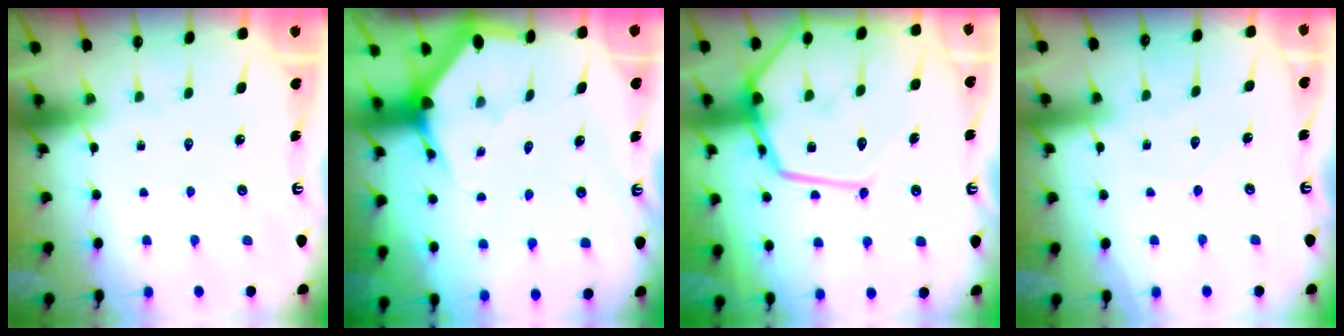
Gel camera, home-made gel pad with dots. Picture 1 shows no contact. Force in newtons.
{"total": 3.0, "press": 3.0, "slide": 0.1}
{"total": 21.3, "press": 21.3, "slide": 1.8}
{"total": 3.4, "press": 3.4, "slide": 0.3}